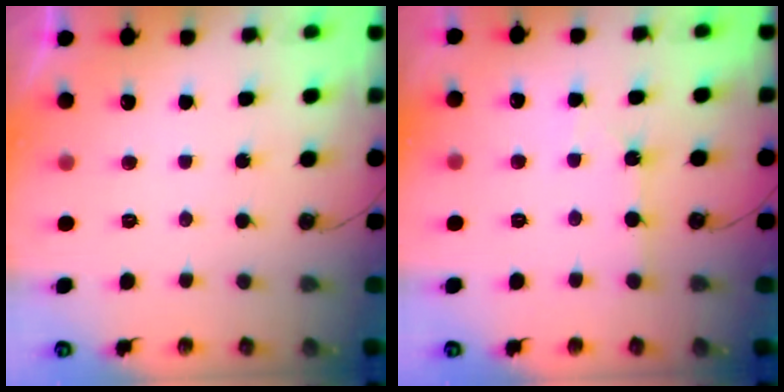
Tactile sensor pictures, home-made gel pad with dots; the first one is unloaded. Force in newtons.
{"total": 1.1, "press": 1.1, "slide": 0.2}